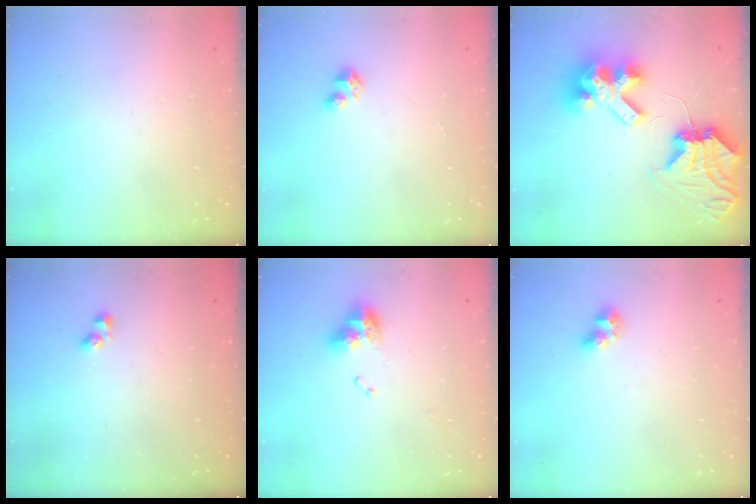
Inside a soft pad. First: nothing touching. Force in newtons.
{"total": 3.3, "press": 3.2, "slide": 0.3}
{"total": 15.3, "press": 15.2, "slide": 1.9}
{"total": 1.3, "press": 1.2, "slide": 0.2}
{"total": 12.7, "press": 12.6, "slide": 1.3}
{"total": 6.1, "press": 6.1, "slide": 0.2}